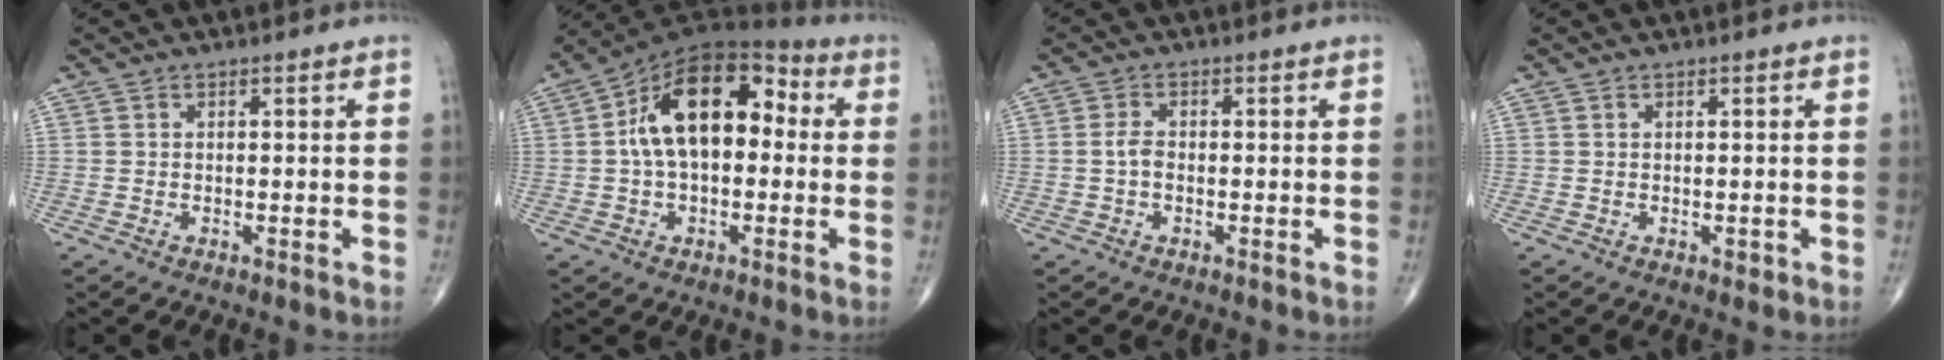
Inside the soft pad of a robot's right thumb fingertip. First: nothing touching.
{"total": 17.3, "force": [1.8, 10.1, 13.9], "torque": [-0.206, 0.047, 0.019]}
{"total": 2.4, "force": [-0.3, 1.4, 1.9], "torque": [-0.039, 0.005, -0.009]}
{"total": 0.8, "force": [0.0, 0.6, 0.5], "torque": [-0.004, -0.001, 0.001]}